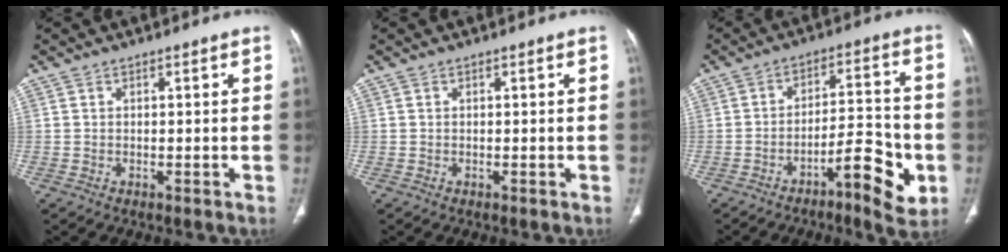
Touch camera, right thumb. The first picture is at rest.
{"total": 0.0}
{"total": 11.7, "force": [-5.0, 3.7, 10.0], "torque": [-0.132, 0.035, -0.073]}